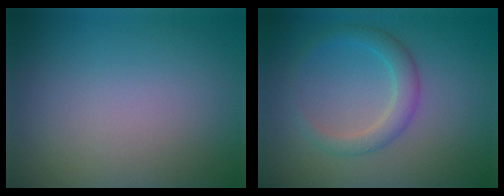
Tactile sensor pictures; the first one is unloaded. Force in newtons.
{"total": 2.6, "press": 2.6, "slide": 0.1}